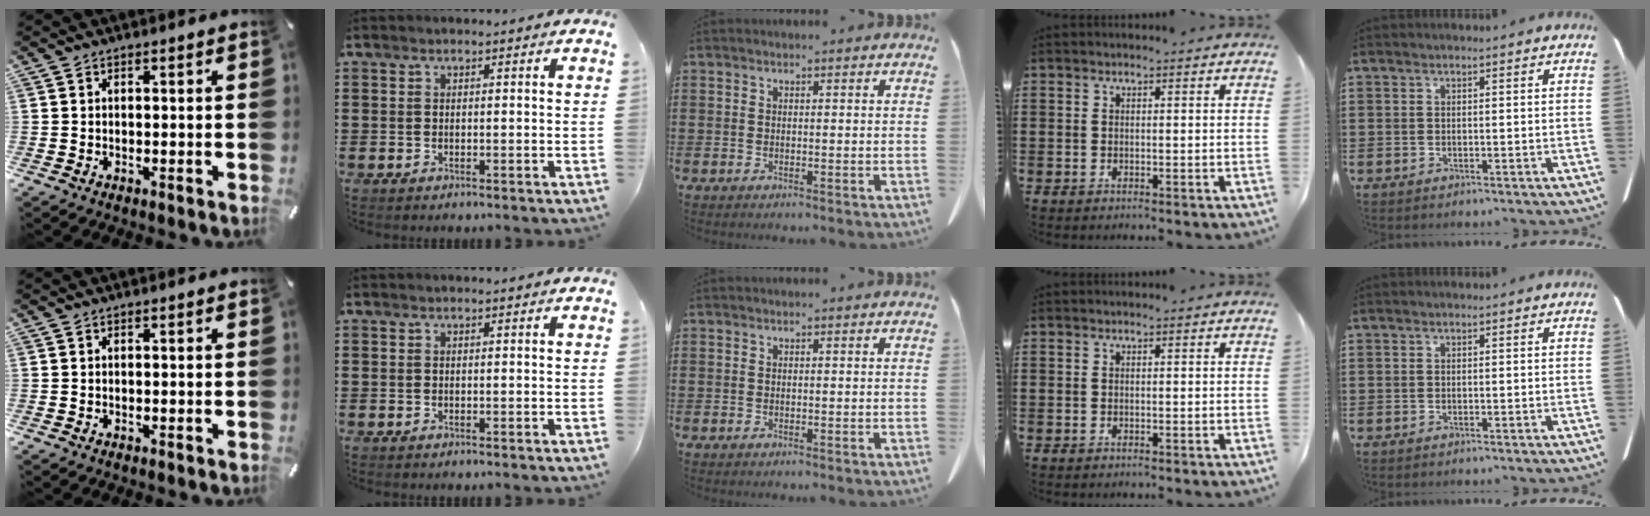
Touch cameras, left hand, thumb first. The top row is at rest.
{}